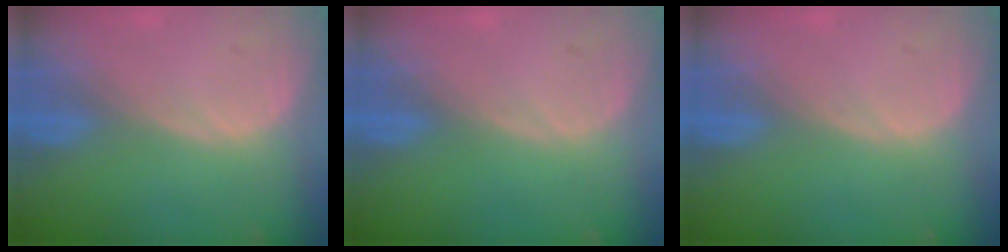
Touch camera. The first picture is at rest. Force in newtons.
{"total": 0.0}
{"total": 0.0}